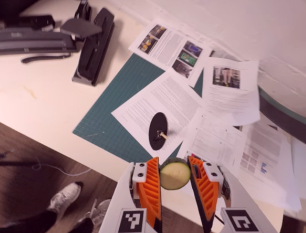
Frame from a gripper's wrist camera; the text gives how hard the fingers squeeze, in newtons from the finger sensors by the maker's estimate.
{"total": 9.5, "left": 10.2, "right": 8.8}